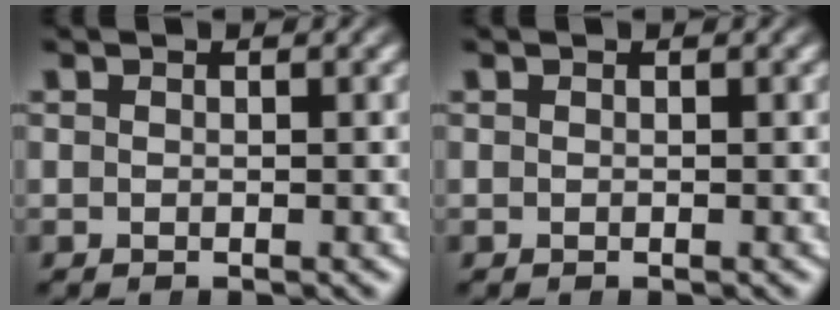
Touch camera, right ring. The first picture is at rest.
{"total": 0.0}